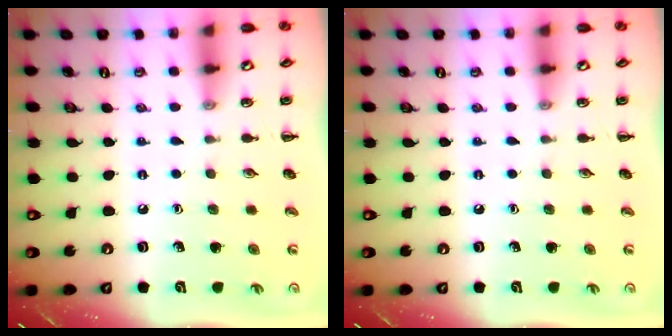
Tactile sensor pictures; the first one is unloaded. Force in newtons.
{"total": 0.0}